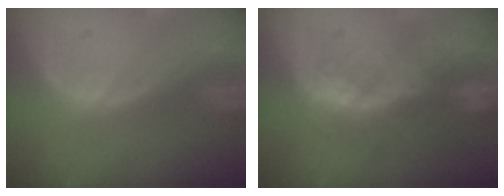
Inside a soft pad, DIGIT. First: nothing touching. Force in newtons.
{"total": 6.6, "press": 5.9, "slide": 3.1}